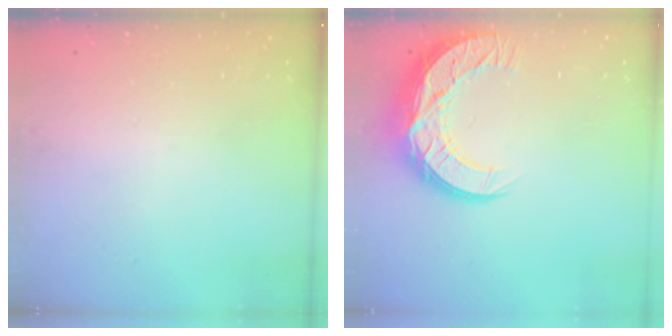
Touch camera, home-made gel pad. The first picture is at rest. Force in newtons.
{"total": 16.0, "press": 16.0, "slide": 1.3}